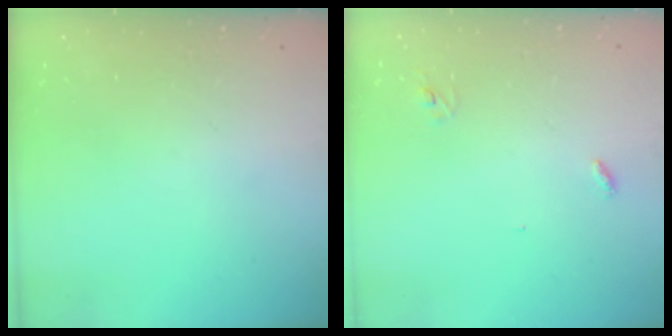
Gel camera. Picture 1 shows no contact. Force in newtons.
{"total": 2.8, "press": 2.8, "slide": 0.3}